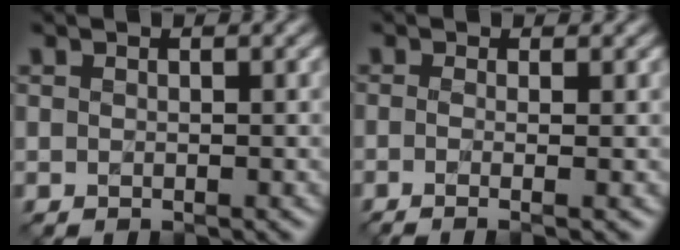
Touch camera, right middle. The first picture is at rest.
{"total": 3.6, "force": [-0.3, 1.6, 3.2], "torque": [-0.034, -0.001, -0.022]}